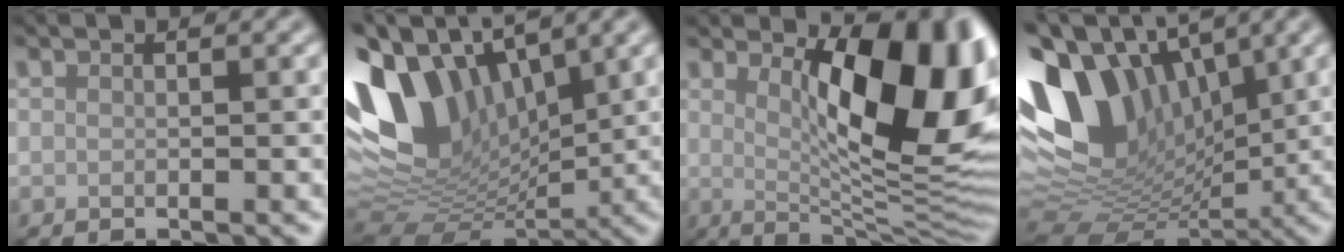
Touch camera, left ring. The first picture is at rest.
{"total": 13.3, "force": [3.9, 8.5, 9.5], "torque": [-0.209, 0.007, 0.076]}
{"total": 12.8, "force": [2.8, 4.8, 11.6], "torque": [-0.138, -0.001, 0.045]}
{"total": 14.4, "force": [3.5, 9.6, 10.1], "torque": [-0.187, 0.008, 0.085]}